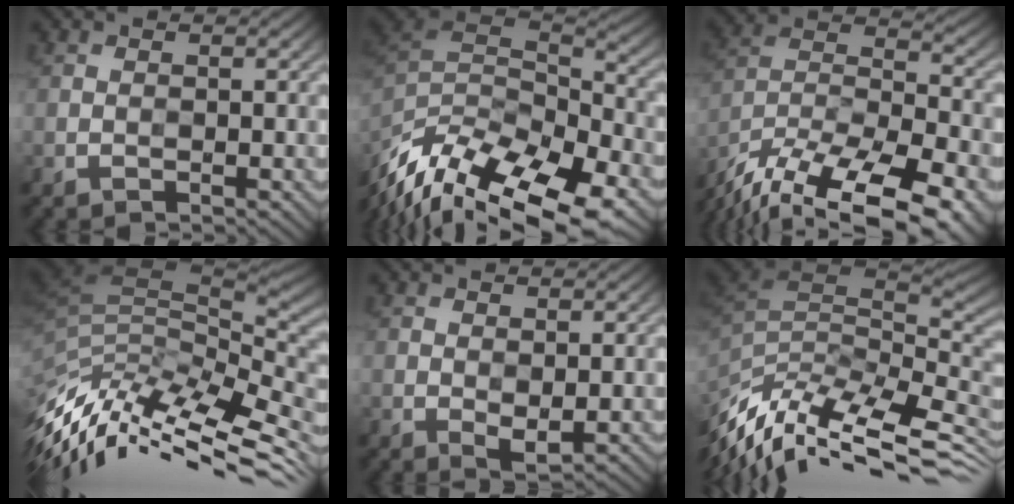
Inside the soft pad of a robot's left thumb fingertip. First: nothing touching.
{"total": 18.0, "force": [-12.1, 7.7, 10.9], "torque": [-0.243, -0.015, -0.176]}
{"total": 19.6, "force": [-15.9, 6.3, 9.7], "torque": [-0.184, -0.035, -0.242]}
{"total": 14.0, "force": [-6.3, 6.1, 11.0], "torque": [-0.249, -0.016, -0.097]}
{"total": 1.7, "force": [0.4, 0.8, 1.4], "torque": [-0.026, -0.006, 0.011]}
{"total": 13.0, "force": [-5.5, 5.5, 10.5], "torque": [-0.237, 0.001, -0.079]}